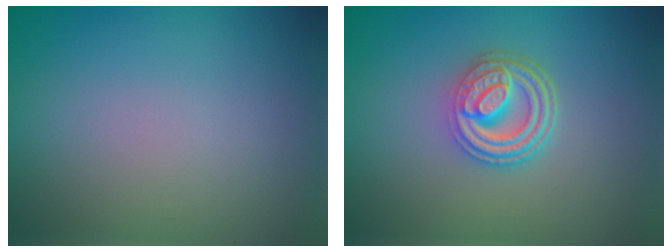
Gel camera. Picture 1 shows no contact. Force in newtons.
{"total": 4.6, "press": 3.3, "slide": 3.2}